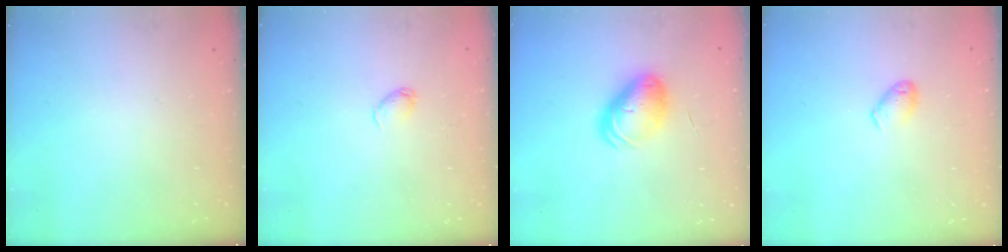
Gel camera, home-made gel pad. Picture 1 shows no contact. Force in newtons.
{"total": 2.9, "press": 2.8, "slide": 0.6}
{"total": 9.5, "press": 9.3, "slide": 1.7}
{"total": 4.8, "press": 4.7, "slide": 0.7}